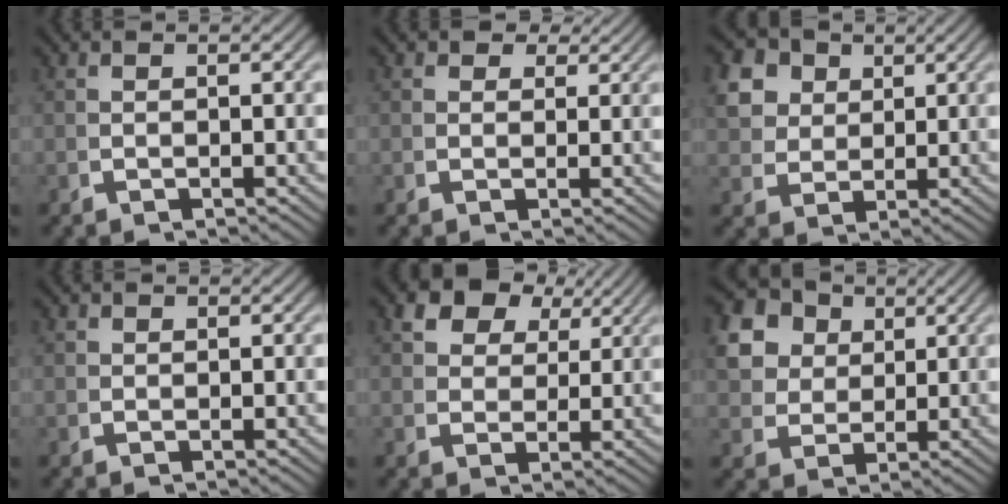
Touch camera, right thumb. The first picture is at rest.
{"total": 2.6, "force": [1.7, 1.7, 0.9], "torque": [-0.012, -0.002, 0.026]}
{"total": 7.6, "force": [3.0, 6.0, 3.7], "torque": [-0.093, -0.010, 0.058]}
{"total": 0.6, "force": [0.4, 0.4, 0.0], "torque": [-0.003, -0.005, 0.011]}
{"total": 6.2, "force": [3.8, 3.8, 3.2], "torque": [-0.067, -0.004, 0.070]}
{"total": 10.2, "force": [3.5, 8.2, 4.9], "torque": [-0.117, -0.009, 0.061]}